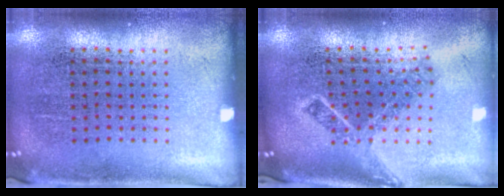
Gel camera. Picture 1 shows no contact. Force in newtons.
{"total": 1.9, "press": 1.3, "slide": 1.4}